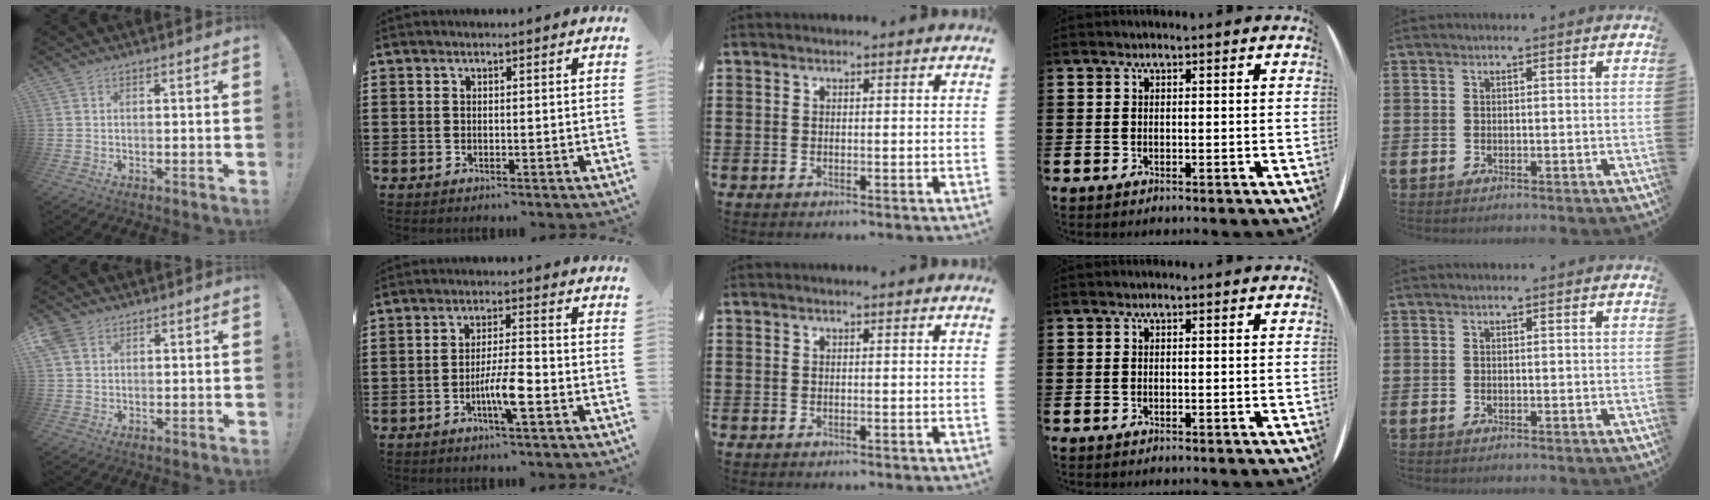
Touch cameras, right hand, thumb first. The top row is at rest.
{"thumb": {"total": 4.3, "force": [2.3, 3.1, 1.9], "torque": [-0.033, -0.003, 0.048]}, "index": {"total": 6.0, "force": [-2.4, 0.8, 5.5], "torque": [-0.104, -0.007, -0.045]}}